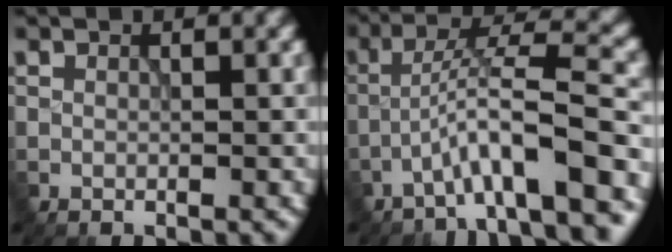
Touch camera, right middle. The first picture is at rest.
{"total": 7.8, "force": [-3.9, 1.2, 6.6], "torque": [-0.106, 0.023, -0.067]}